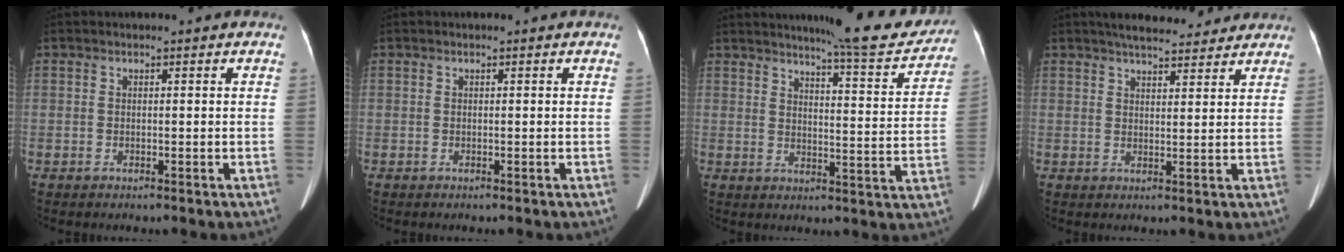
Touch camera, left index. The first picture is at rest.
{"total": 0.0}
{"total": 13.5, "force": [12.4, 0.8, 5.2], "torque": [-0.061, -0.030, 0.148]}
{"total": 10.8, "force": [9.5, 2.8, 4.2], "torque": [-0.051, 0.021, 0.123]}